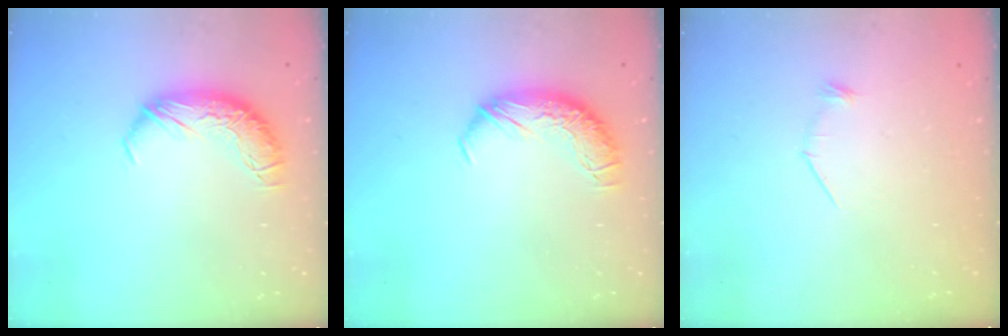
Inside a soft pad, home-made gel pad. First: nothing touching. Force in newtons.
{"total": 0.0}
{"total": 9.0, "press": 9.0, "slide": 0.6}